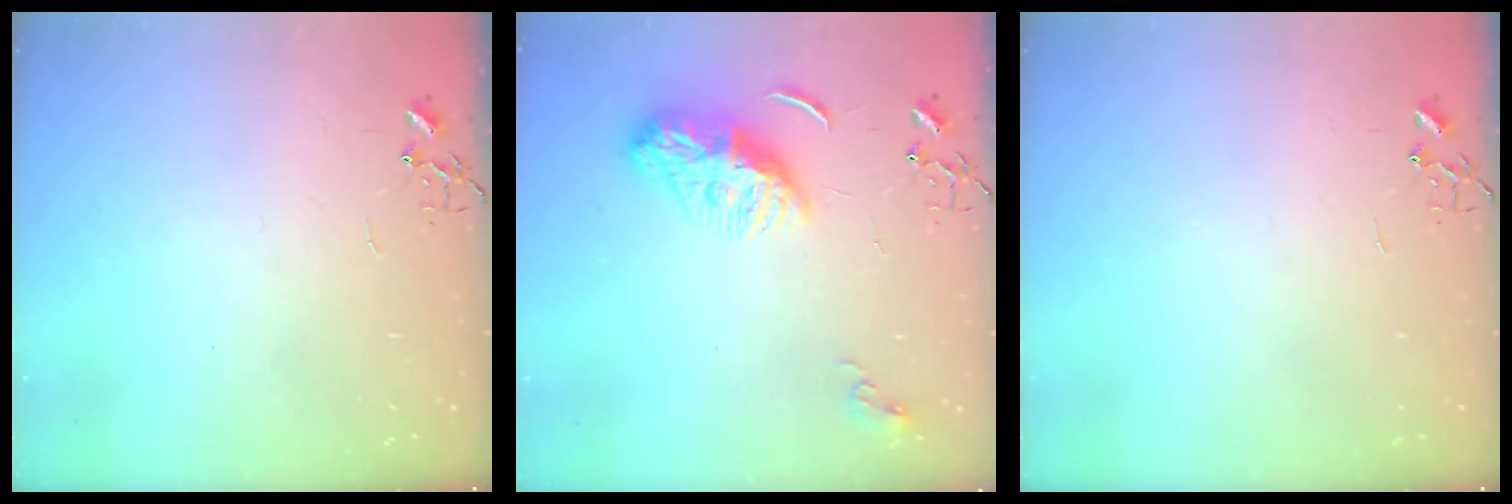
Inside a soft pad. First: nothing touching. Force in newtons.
{"total": 9.4, "press": 9.3, "slide": 0.9}
{"total": 0.0}